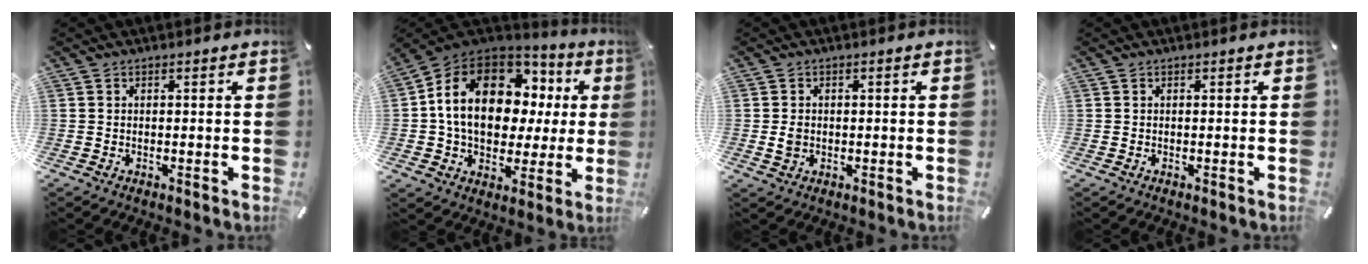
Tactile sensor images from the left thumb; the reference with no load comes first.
{"total": 18.5, "force": [4.2, 13.6, 11.9], "torque": [-0.219, -0.012, 0.073]}
{"total": 2.1, "force": [-0.3, 1.8, 1.1], "torque": [-0.022, 0.004, -0.005]}
{"total": 0.0}